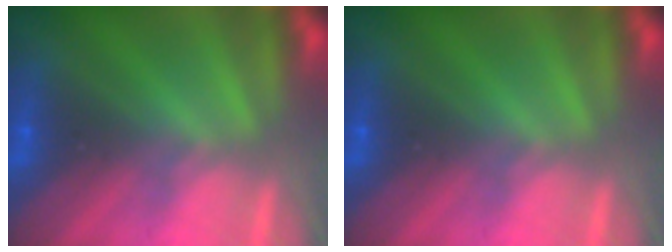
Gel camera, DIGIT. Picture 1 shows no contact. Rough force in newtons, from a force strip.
{"total": 0.0}